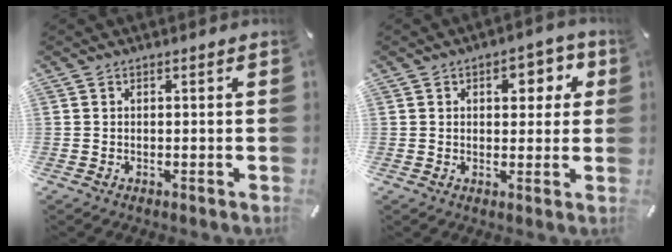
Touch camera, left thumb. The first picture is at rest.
{"total": 6.7, "force": [2.1, 4.3, 4.6], "torque": [-0.044, -0.007, 0.023]}